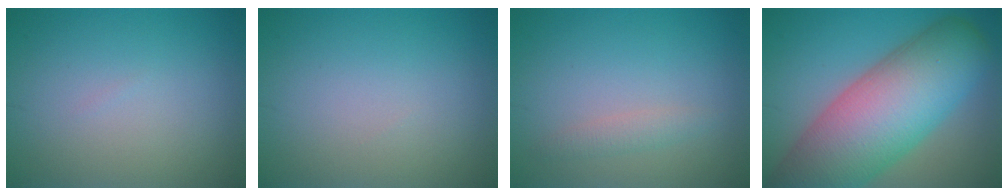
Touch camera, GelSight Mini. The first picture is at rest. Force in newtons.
{"total": 0.0}
{"total": 1.3, "press": 1.3, "slide": 0.1}
{"total": 13.9, "press": 13.9, "slide": 0.7}